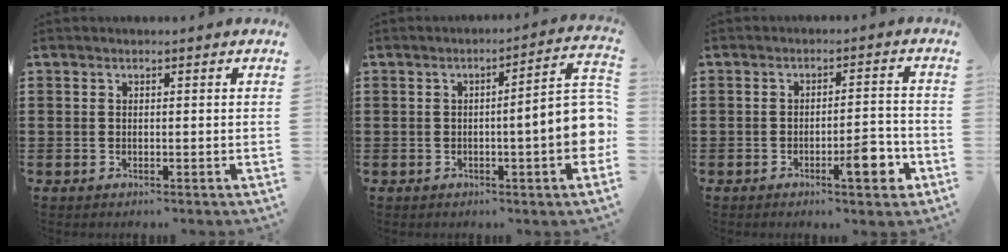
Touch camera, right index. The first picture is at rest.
{"total": 8.8, "force": [-1.1, 1.1, 8.7], "torque": [-0.120, -0.011, -0.021]}
{"total": 6.3, "force": [-3.0, 1.5, 5.3], "torque": [-0.064, -0.005, -0.049]}